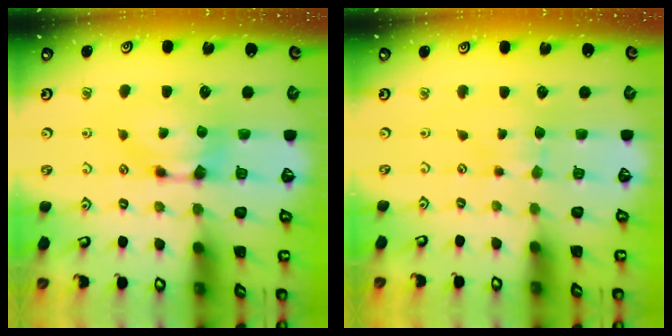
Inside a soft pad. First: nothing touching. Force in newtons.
{"total": 2.4, "press": 2.4, "slide": 0.4}